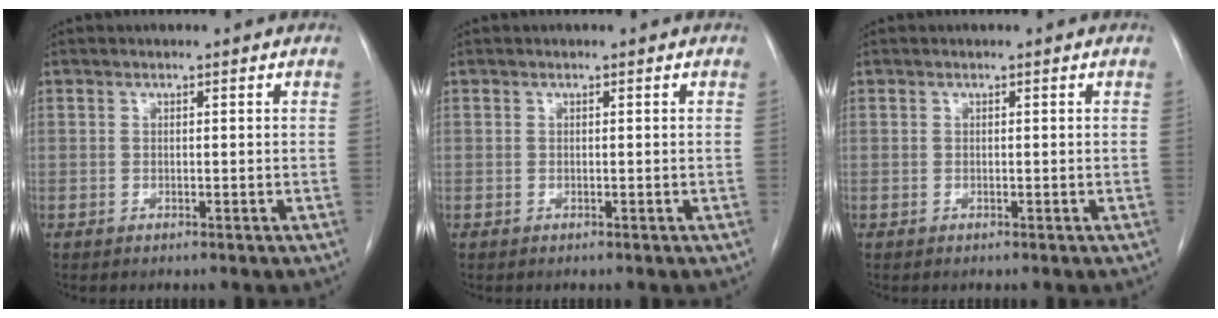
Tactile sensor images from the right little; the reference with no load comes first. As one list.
[{"total": 0.0}, {"total": 0.0}]